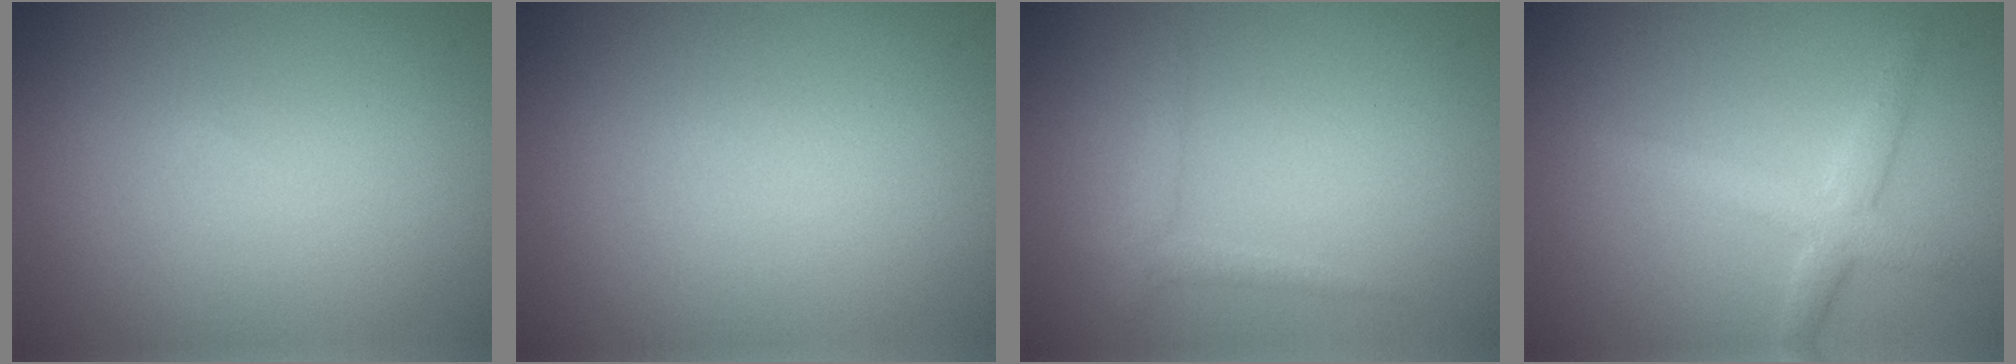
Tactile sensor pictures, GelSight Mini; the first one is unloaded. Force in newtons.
{"total": 0.0}
{"total": 1.4, "press": 1.4, "slide": 0.1}
{"total": 2.9, "press": 2.9, "slide": 0.1}